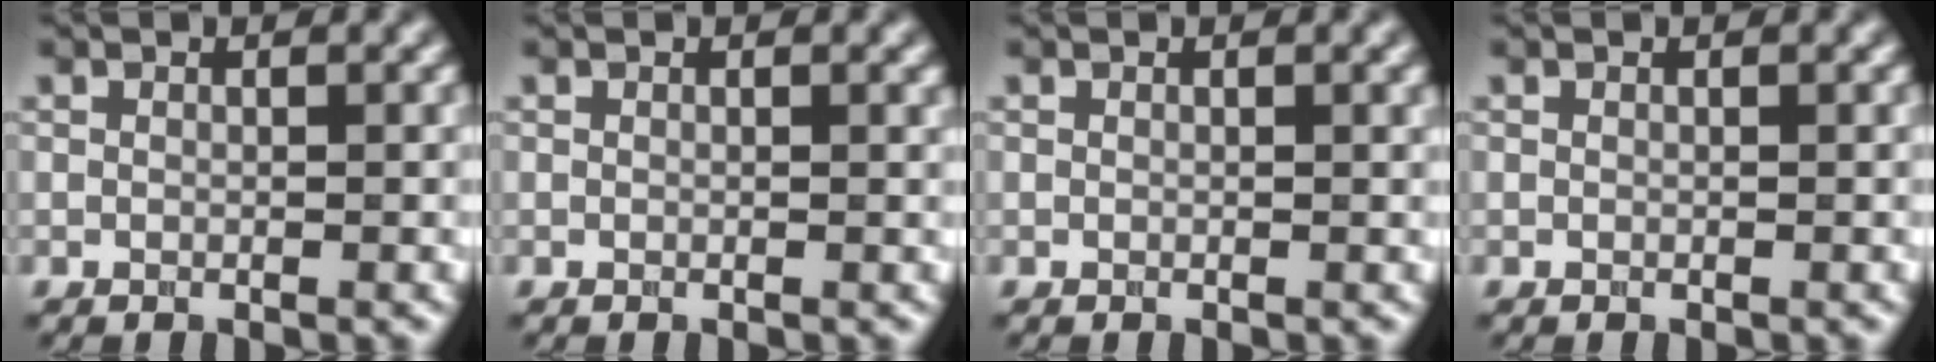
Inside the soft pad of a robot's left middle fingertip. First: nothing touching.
{"total": 0.0}
{"total": 0.6, "force": [0.2, 0.1, 0.6], "torque": [-0.006, 0.003, 0.003]}
{"total": 0.0}